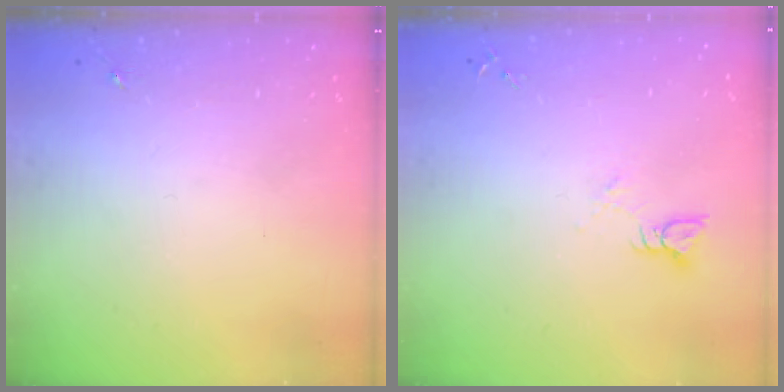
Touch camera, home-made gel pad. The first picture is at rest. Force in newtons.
{"total": 3.6, "press": 3.6, "slide": 0.4}